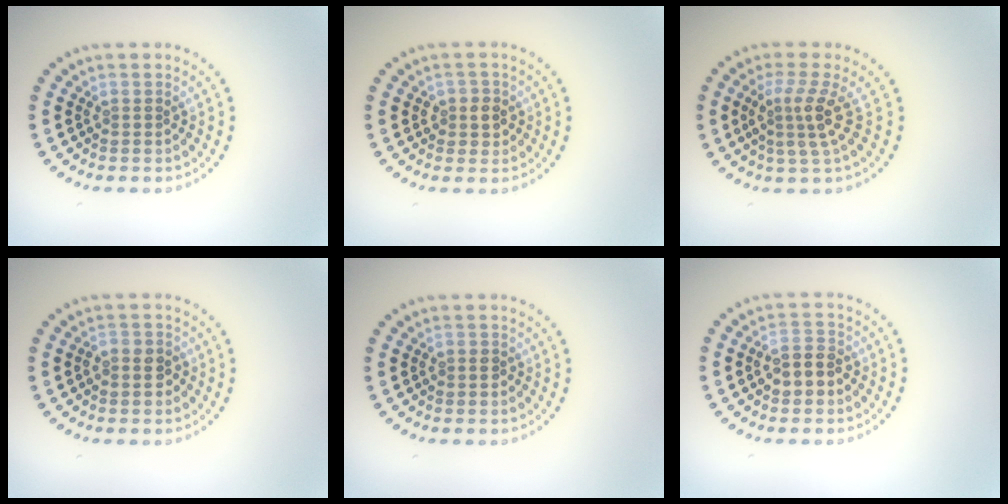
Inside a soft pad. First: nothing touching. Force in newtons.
{"total": 1.8, "press": 1.6, "slide": 0.7}
{"total": 3.1, "press": 2.2, "slide": 2.2}
{"total": 1.9, "press": 1.9, "slide": 0.6}
{"total": 0.5, "press": 0.4, "slide": 0.3}
{"total": 2.9, "press": 2.9, "slide": 0.7}